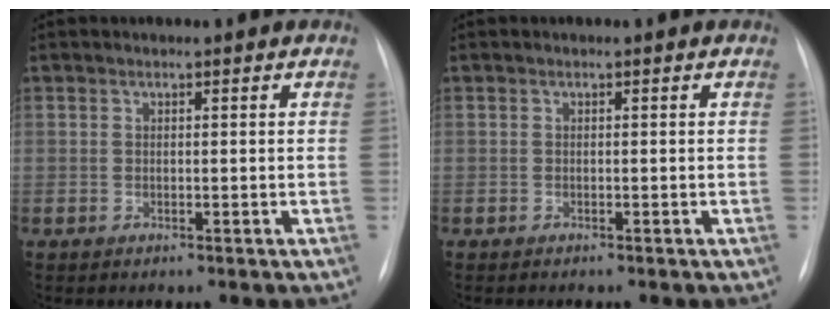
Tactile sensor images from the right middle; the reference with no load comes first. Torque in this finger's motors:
{"motor_torque": [-0.10, 0.07, -0.01, 0.00]}